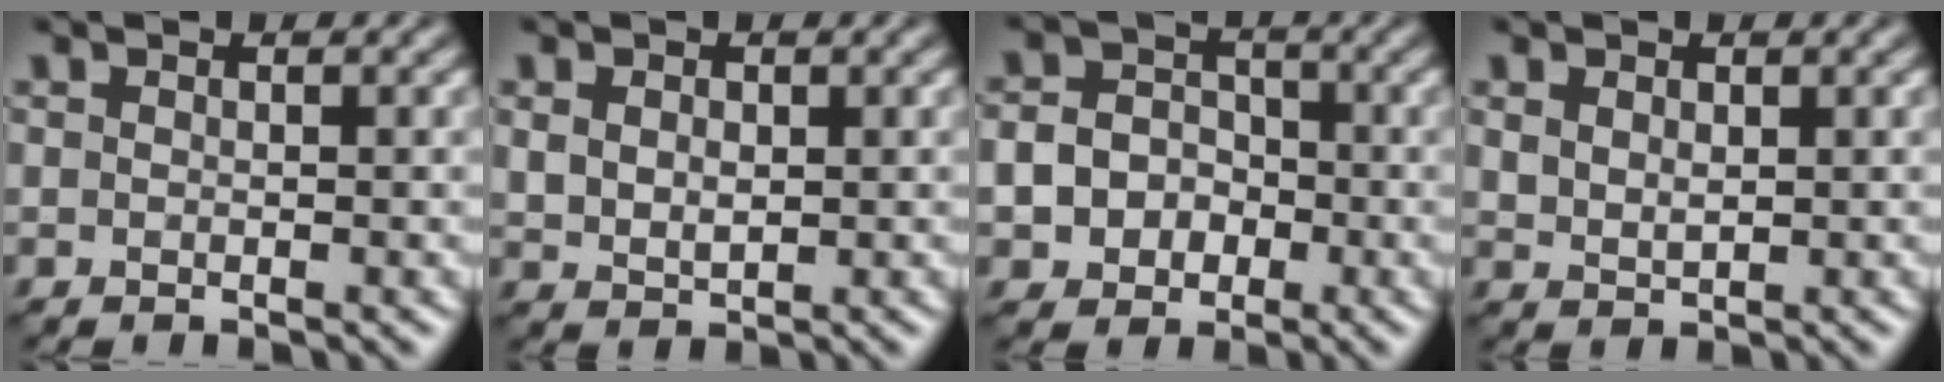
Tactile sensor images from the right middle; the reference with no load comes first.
{"total": 2.2, "force": [0.3, 1.6, 1.5], "torque": [-0.034, -0.006, 0.011]}
{"total": 5.7, "force": [-1.7, 5.0, 2.1], "torque": [-0.026, 0.001, -0.045]}
{"total": 1.5, "force": [0.6, 0.9, 1.0], "torque": [-0.023, -0.007, 0.016]}